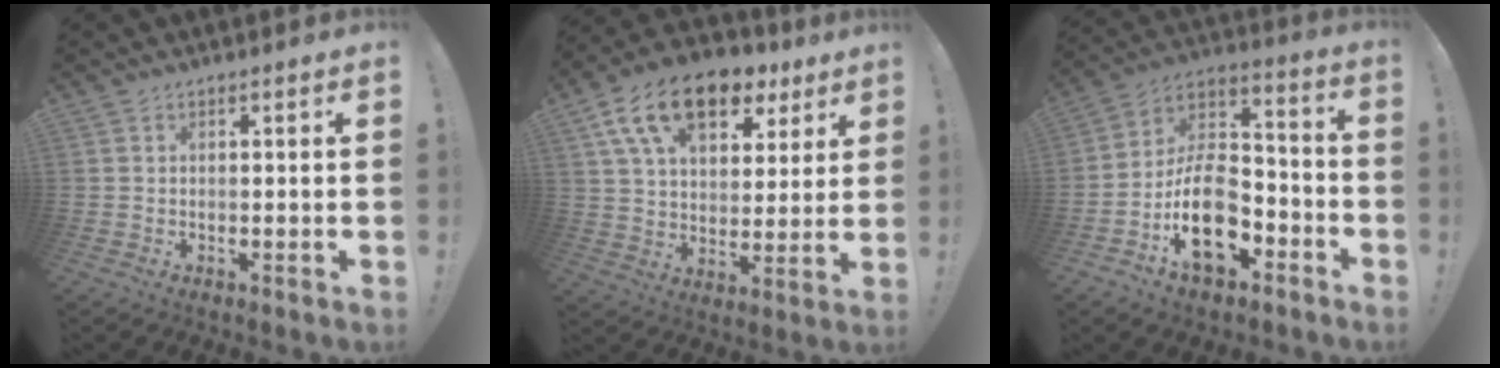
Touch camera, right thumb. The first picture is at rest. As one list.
[{"total": 18.1, "force": [10.1, 10.3, 10.9], "torque": [-0.185, -0.047, 0.182]}, {"total": 19.0, "force": [-8.3, 12.1, 12.0], "torque": [-0.191, 0.048, -0.132]}]